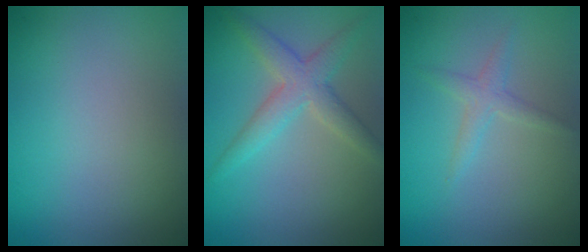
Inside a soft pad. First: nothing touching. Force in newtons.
{"total": 3.5, "press": 3.5, "slide": 0.1}
{"total": 1.5, "press": 1.5, "slide": 0.1}